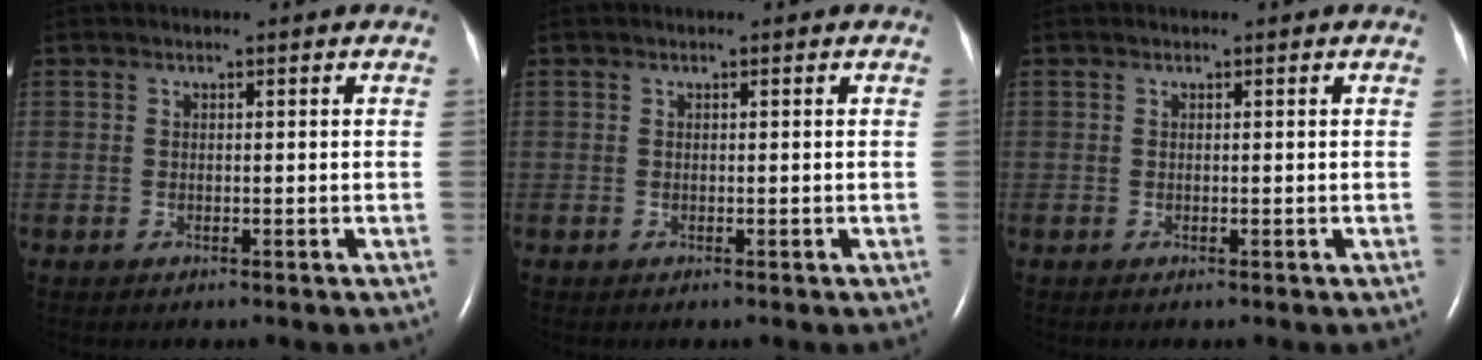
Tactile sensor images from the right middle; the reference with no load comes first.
{"total": 0.0}
{"total": 0.0}